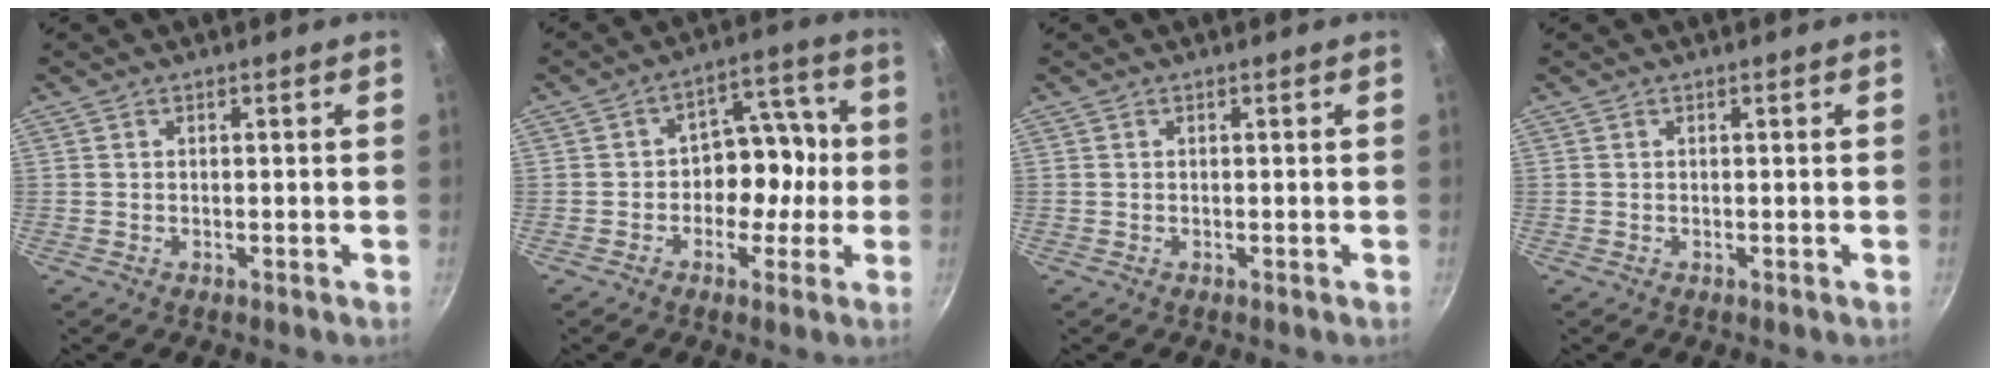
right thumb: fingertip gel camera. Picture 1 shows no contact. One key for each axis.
{"total": 10.1, "fx": -1.6, "fy": 7.5, "fz": 6.5, "tx": -0.028, "ty": 0.046, "tz": -0.032}
{"total": 0.0}
{"total": 0.0}